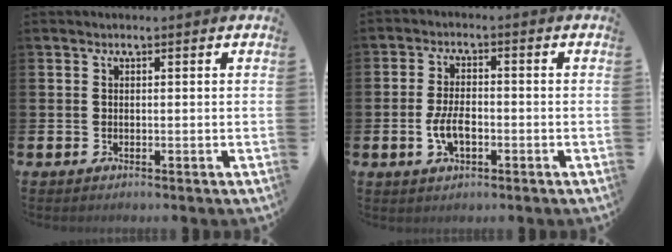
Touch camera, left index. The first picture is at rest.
{"total": 4.2, "force": [-1.0, 2.2, 3.5], "torque": [-0.062, 0.000, -0.020]}